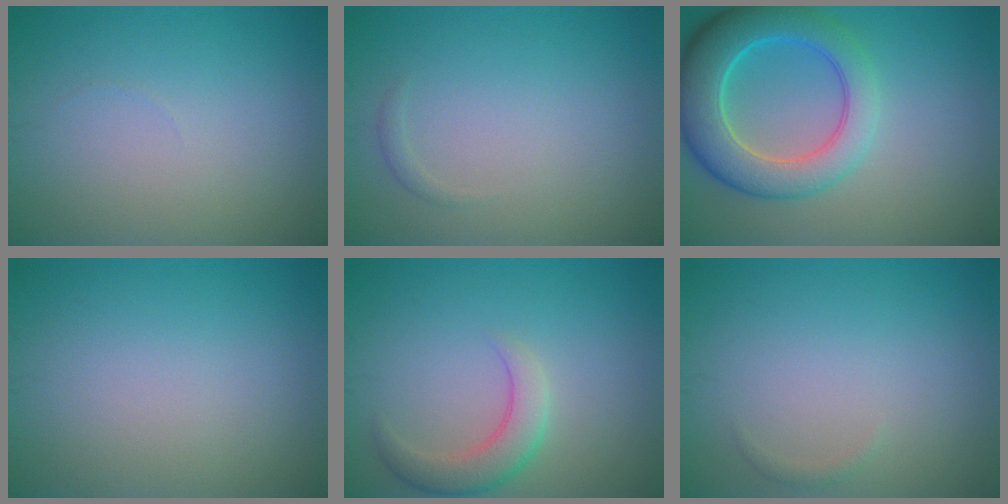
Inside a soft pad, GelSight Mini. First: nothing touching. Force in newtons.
{"total": 0.6, "press": 0.6, "slide": 0.0}
{"total": 7.8, "press": 7.8, "slide": 0.4}
{"total": 0.0}
{"total": 3.2, "press": 3.2, "slide": 0.2}
{"total": 0.6, "press": 0.6, "slide": 0.0}